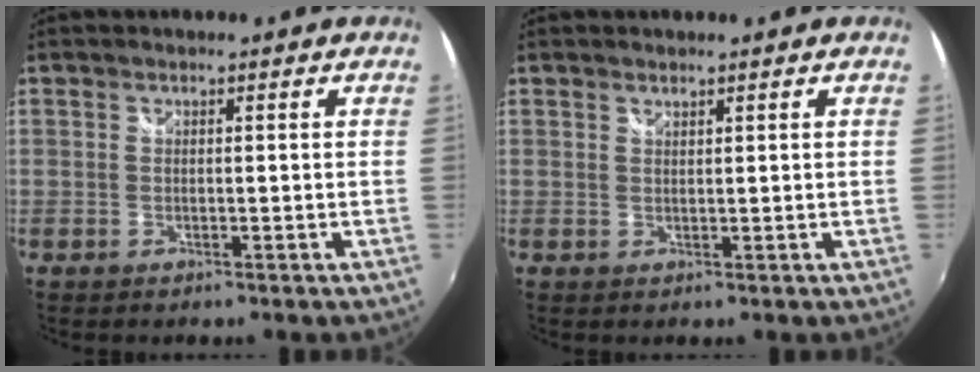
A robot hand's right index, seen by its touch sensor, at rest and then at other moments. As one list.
[{"total": 0.8, "force": [0.7, 0.2, 0.2], "torque": [-0.002, 0.000, 0.013]}]